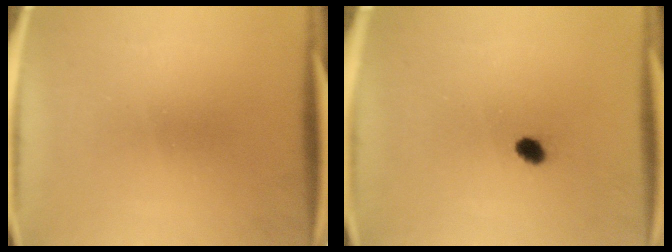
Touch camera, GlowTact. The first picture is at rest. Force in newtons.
{"total": 1.7}